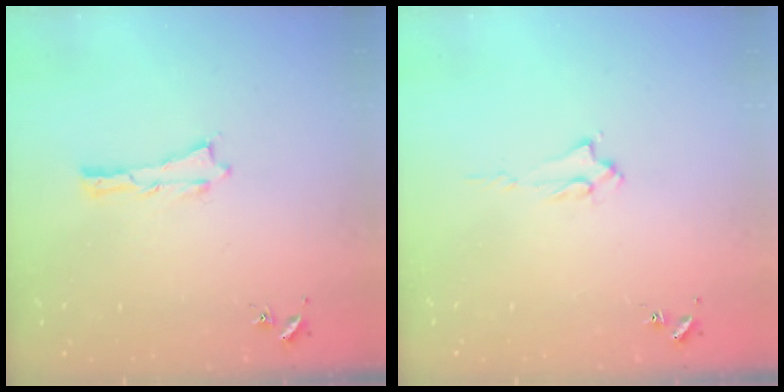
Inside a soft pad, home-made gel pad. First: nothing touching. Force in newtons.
{"total": 1.9, "press": 1.8, "slide": 0.4}